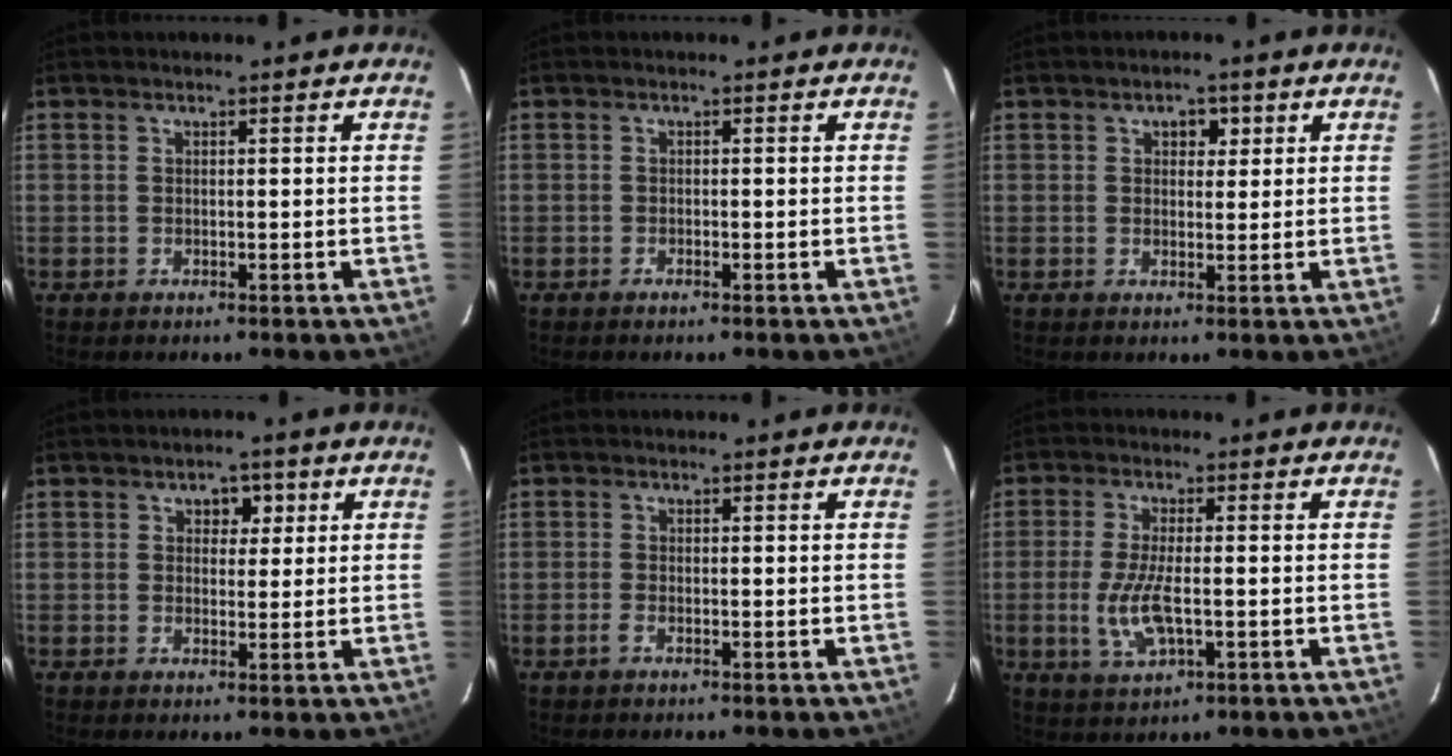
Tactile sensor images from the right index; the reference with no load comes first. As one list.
[{"total": 0.5, "force": [-0.5, 0.1, 0.2], "torque": [-0.005, 0.000, -0.010]}, {"total": 2.8, "force": [1.1, 2.2, 1.4], "torque": [-0.014, 0.010, 0.018]}, {"total": 3.2, "force": [1.2, 2.6, 1.5], "torque": [-0.013, 0.009, 0.019]}, {"total": 1.1, "force": [-0.6, 0.2, 0.9], "torque": [-0.020, -0.001, -0.011]}, {"total": 7.7, "force": [-1.7, 2.5, 7.1], "torque": [-0.150, -0.011, -0.029]}]